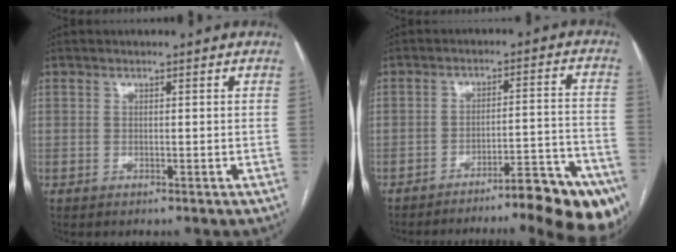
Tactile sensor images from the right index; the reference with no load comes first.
{"total": 16.0, "force": [-12.6, 1.5, 9.8], "torque": [-0.060, 0.037, -0.167]}